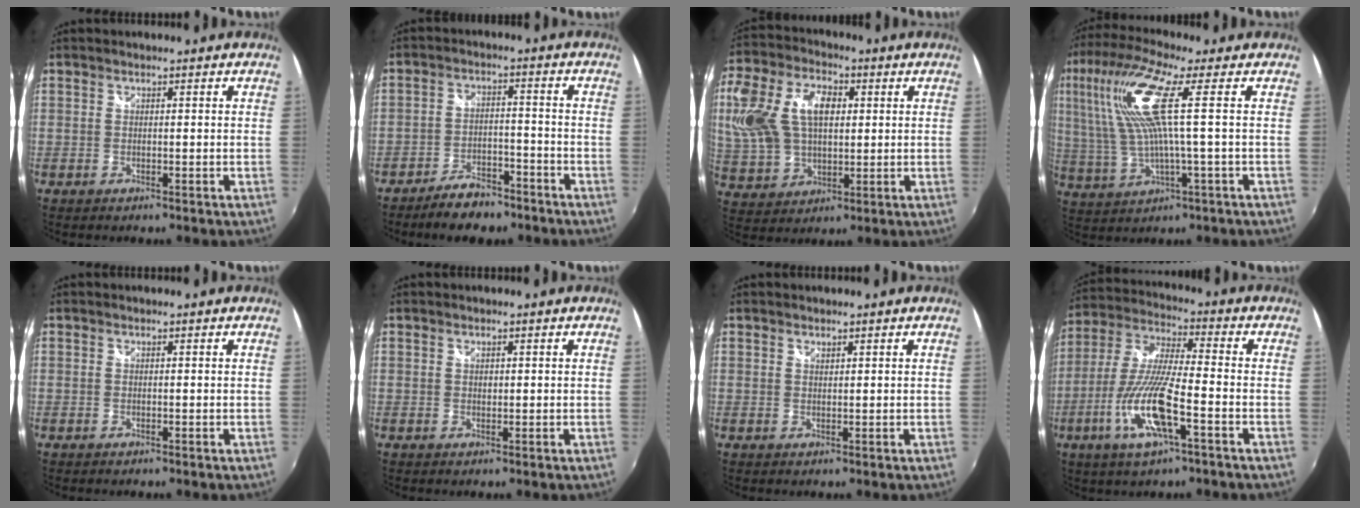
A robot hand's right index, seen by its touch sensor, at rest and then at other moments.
{"total": 8.0, "force": [-6.3, 3.7, 3.3], "torque": [-0.081, 0.016, -0.093]}
{"total": 19.8, "force": [4.4, 12.8, 14.5], "torque": [-0.323, 0.035, 0.087]}
{"total": 13.3, "force": [2.9, 1.1, 12.9], "torque": [-0.247, 0.009, 0.066]}
{"total": 0.0}
{"total": 0.8, "force": [0.3, 0.6, 0.3], "torque": [-0.003, 0.002, 0.005]}
{"total": 0.8, "force": [0.7, 0.3, 0.2], "torque": [-0.003, 0.001, 0.012]}
{"total": 14.5, "force": [-5.7, 2.7, 13.1], "torque": [-0.278, -0.013, -0.111]}